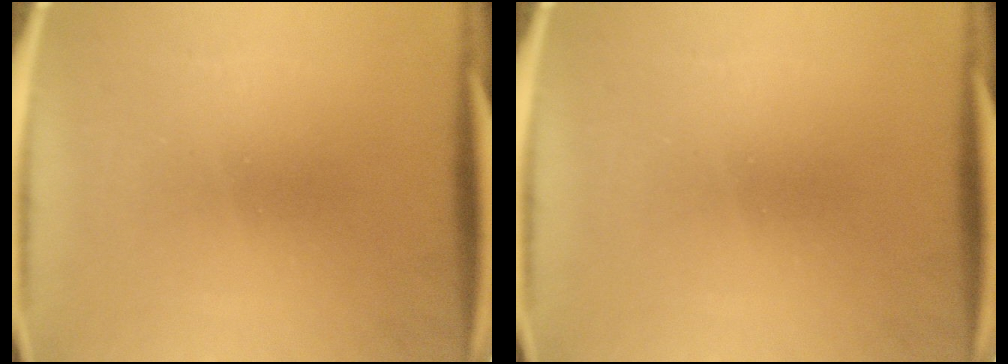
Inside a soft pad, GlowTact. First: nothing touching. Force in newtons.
{"total": 0.0}